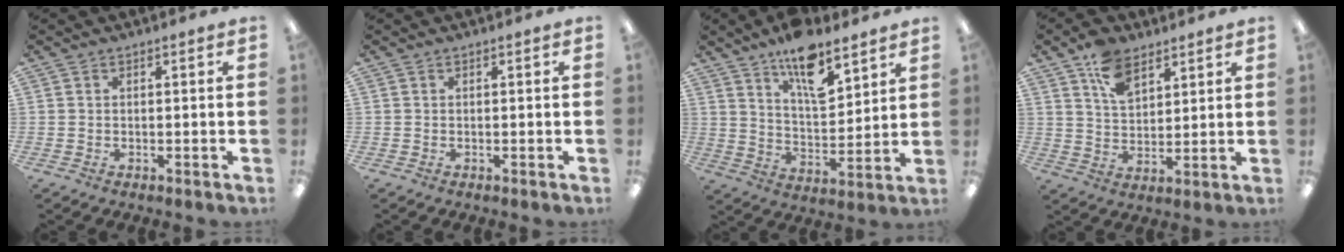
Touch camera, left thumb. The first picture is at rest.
{"total": 0.0}
{"total": 13.9, "force": [9.7, 5.5, 8.3], "torque": [-0.128, -0.053, 0.167]}
{"total": 9.2, "force": [5.9, 5.4, 4.6], "torque": [-0.085, -0.019, 0.111]}